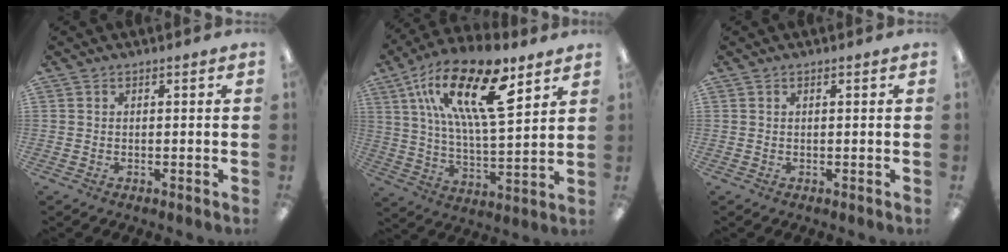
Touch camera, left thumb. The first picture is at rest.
{"total": 22.6, "force": [12.3, 7.7, 17.2], "torque": [-0.317, -0.057, 0.201]}
{"total": 0.7, "force": [0.2, 0.2, 0.7], "torque": [-0.013, 0.002, 0.003]}